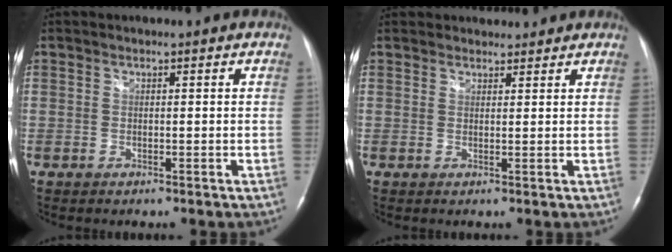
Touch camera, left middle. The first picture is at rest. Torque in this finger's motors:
{"motor_torque": [1.24, -0.90, -0.01, 0.02]}